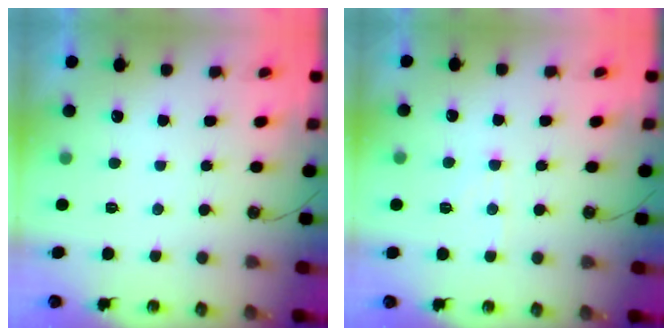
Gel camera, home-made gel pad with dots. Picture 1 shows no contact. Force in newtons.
{"total": 5.4, "press": 5.3, "slide": 0.7}